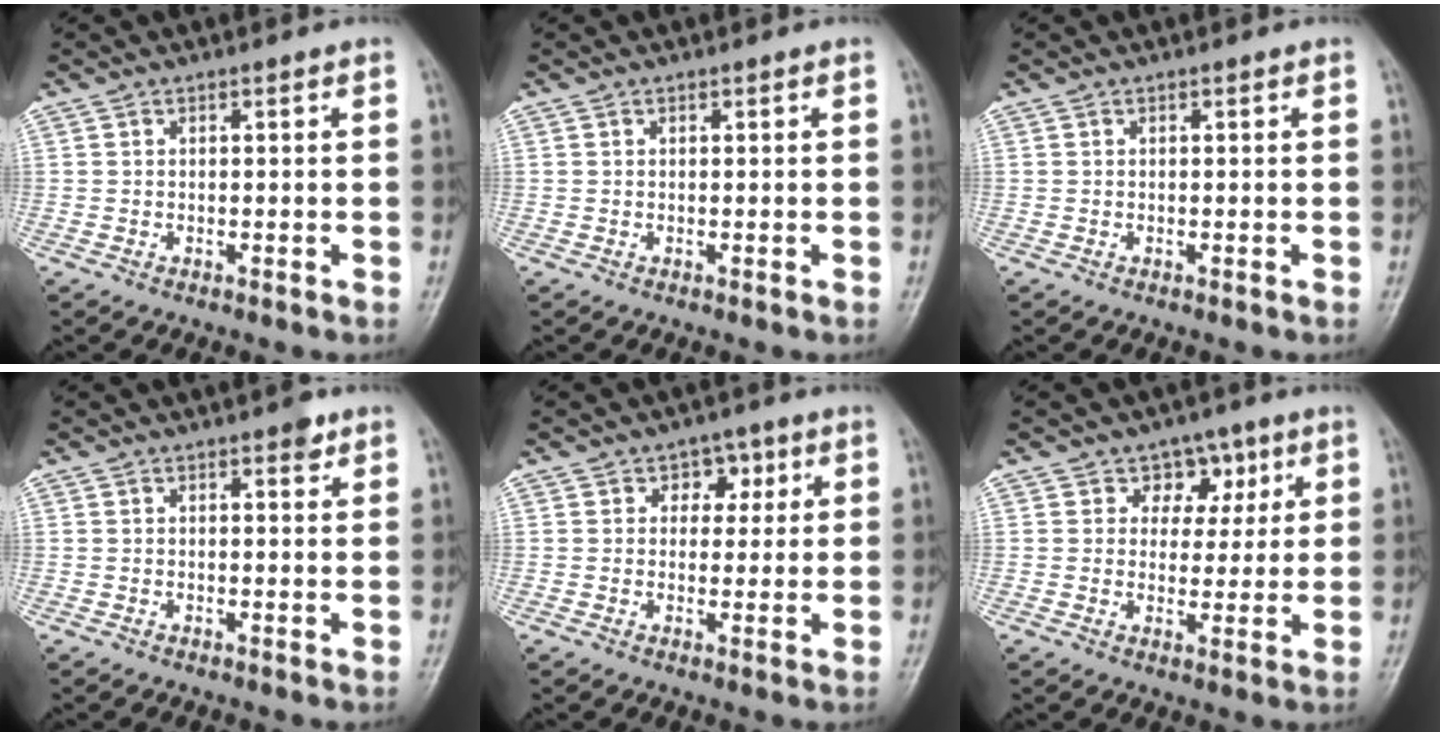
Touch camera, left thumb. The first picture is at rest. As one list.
[{"total": 0.0}, {"total": 0.0}, {"total": 2.1, "force": [1.3, 1.0, 1.4], "torque": [-0.012, -0.005, 0.016]}, {"total": 4.6, "force": [1.7, 3.6, 2.3], "torque": [0.008, -0.002, 0.019]}, {"total": 6.2, "force": [2.9, 5.1, 2.1], "torque": [0.013, -0.005, 0.038]}]